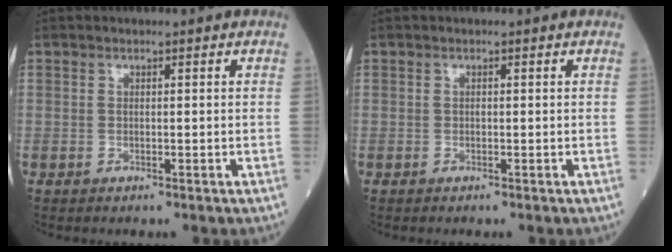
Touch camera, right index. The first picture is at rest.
{"total": 0.0}